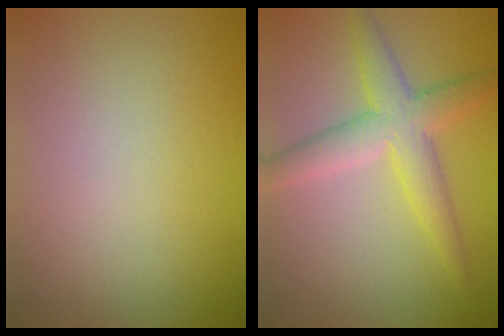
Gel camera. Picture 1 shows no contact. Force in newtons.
{"total": 4.9, "press": 4.9, "slide": 0.1}